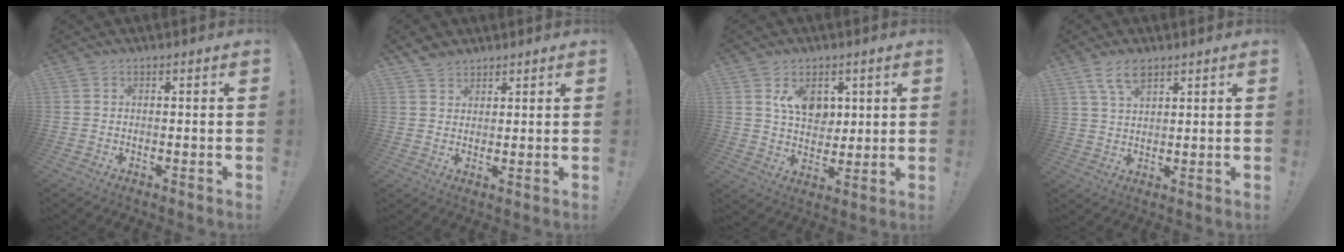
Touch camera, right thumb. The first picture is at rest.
{"total": 4.0, "force": [3.2, 2.2, 0.7], "torque": [-0.007, -0.019, 0.060]}
{"total": 9.8, "force": [4.2, 7.1, 5.2], "torque": [-0.079, -0.016, 0.083]}
{"total": 6.6, "force": [4.3, 3.0, 4.0], "torque": [-0.070, -0.014, 0.080]}